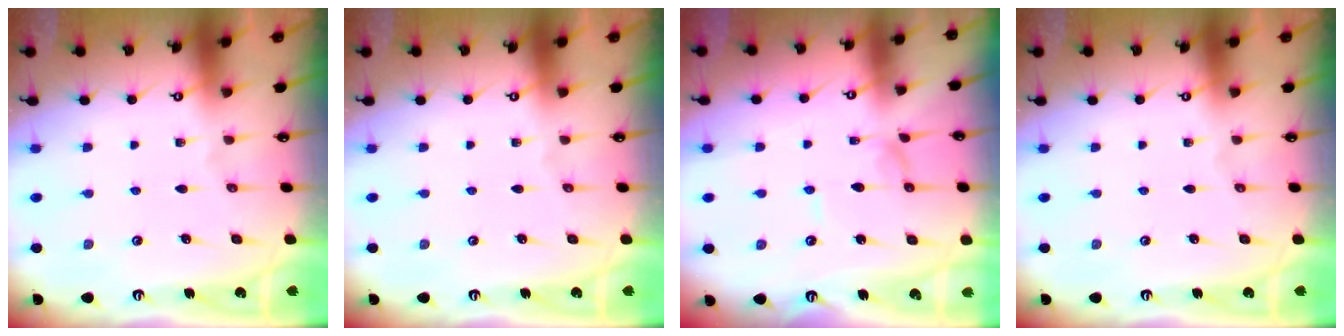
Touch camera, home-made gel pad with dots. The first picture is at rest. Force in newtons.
{"total": 0.0}
{"total": 0.9, "press": 0.9, "slide": 0.1}
{"total": 0.0}